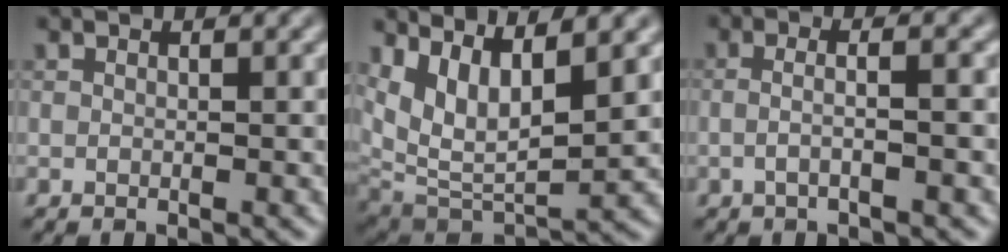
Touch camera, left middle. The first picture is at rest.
{"total": 8.2, "force": [3.5, 3.4, 6.6], "torque": [-0.134, -0.006, 0.069]}
{"total": 3.6, "force": [0.0, 1.5, 3.3], "torque": [-0.026, 0.000, -0.026]}